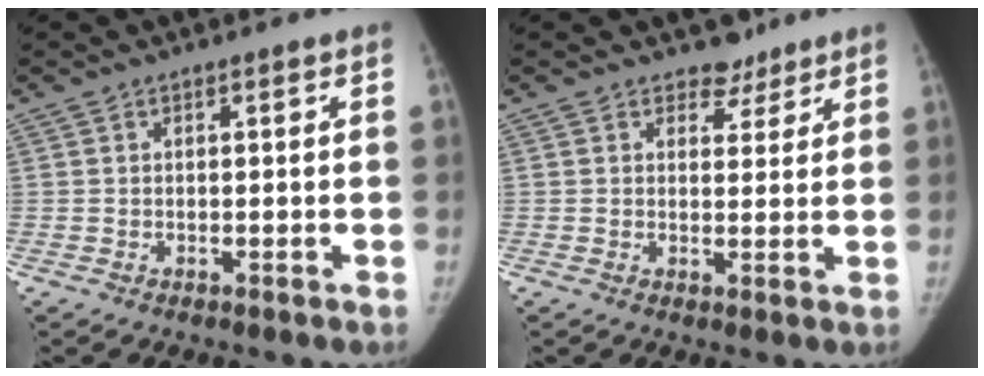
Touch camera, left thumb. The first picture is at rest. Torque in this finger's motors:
{"motor_torque": [0.28, -0.22, 0.73, -0.33, -0.01]}